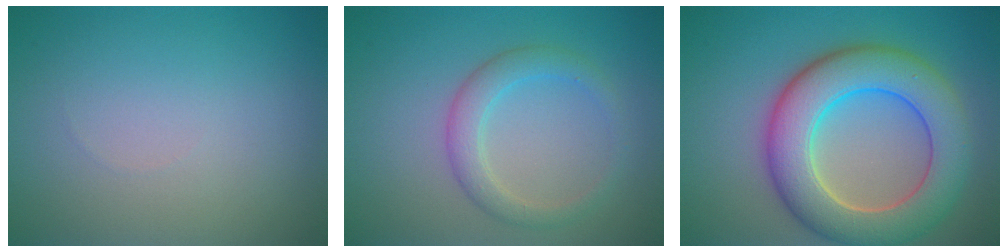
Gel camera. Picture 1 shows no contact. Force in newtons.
{"total": 2.8, "press": 2.8, "slide": 0.2}
{"total": 9.2, "press": 9.2, "slide": 0.6}